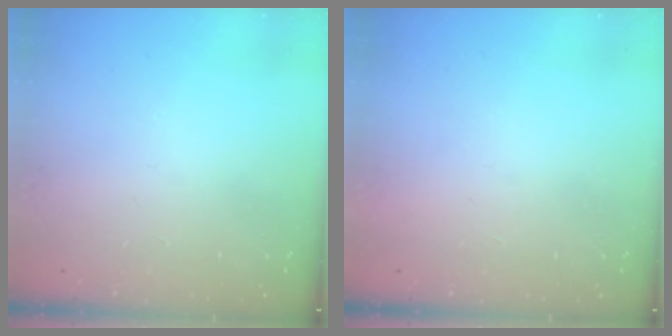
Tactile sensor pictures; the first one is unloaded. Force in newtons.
{"total": 1.5, "press": 1.5, "slide": 0.1}